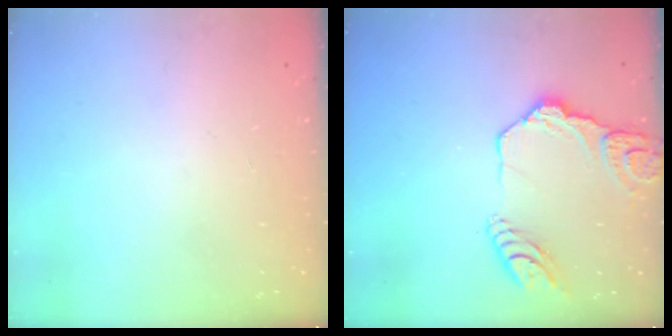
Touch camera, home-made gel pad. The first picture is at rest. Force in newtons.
{"total": 15.8, "press": 15.7, "slide": 1.8}